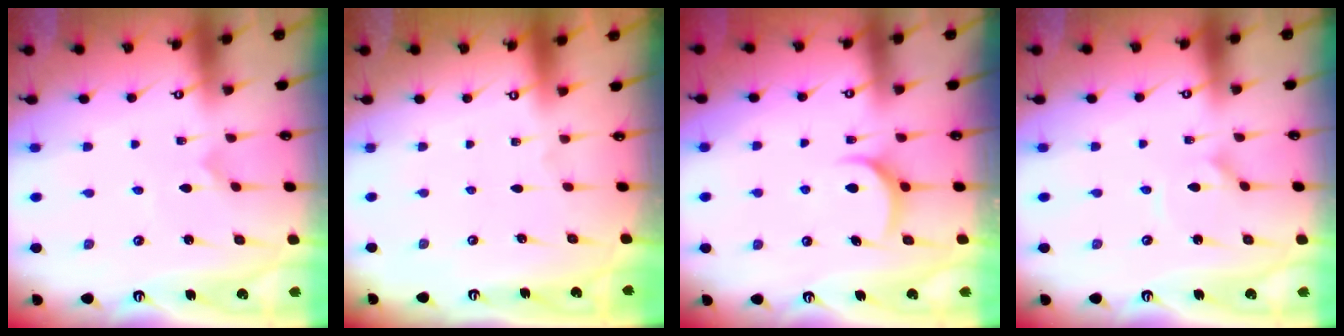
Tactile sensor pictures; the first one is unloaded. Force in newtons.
{"total": 0.0}
{"total": 7.0, "press": 6.9, "slide": 0.7}
{"total": 0.8, "press": 0.8, "slide": 0.2}